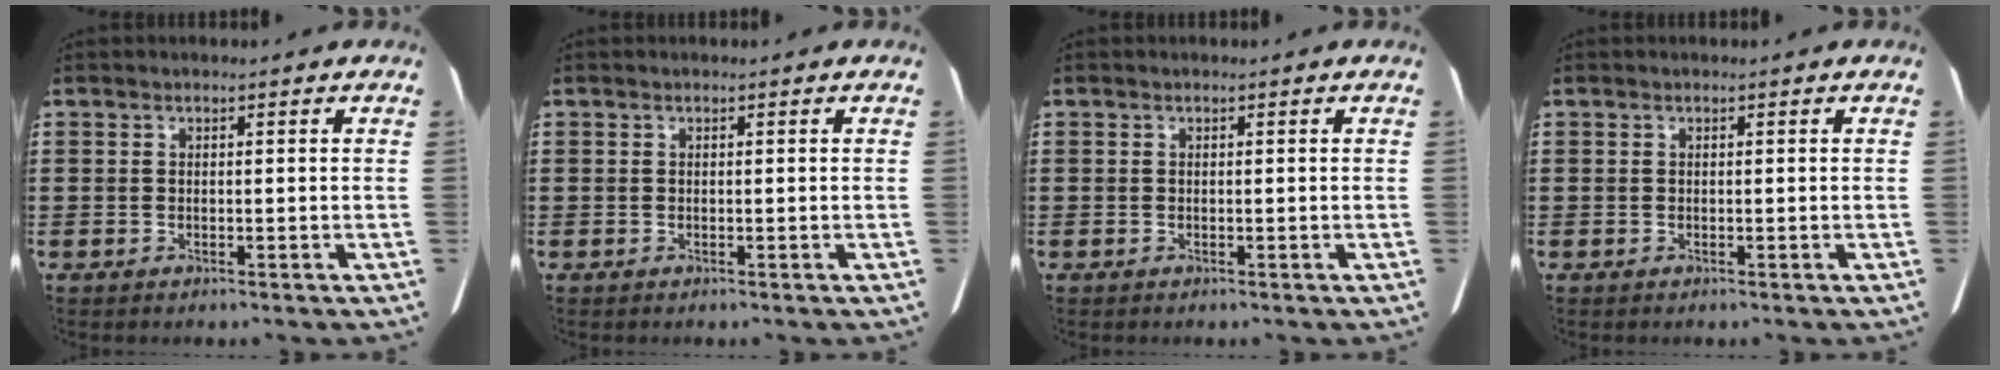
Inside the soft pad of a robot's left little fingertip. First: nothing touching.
{"total": 0.0}
{"total": 0.0}
{"total": 0.0}